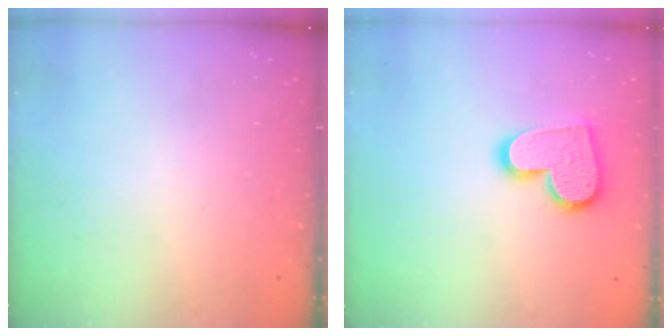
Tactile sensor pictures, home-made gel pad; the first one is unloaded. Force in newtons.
{"total": 13.8, "press": 13.8, "slide": 1.1}